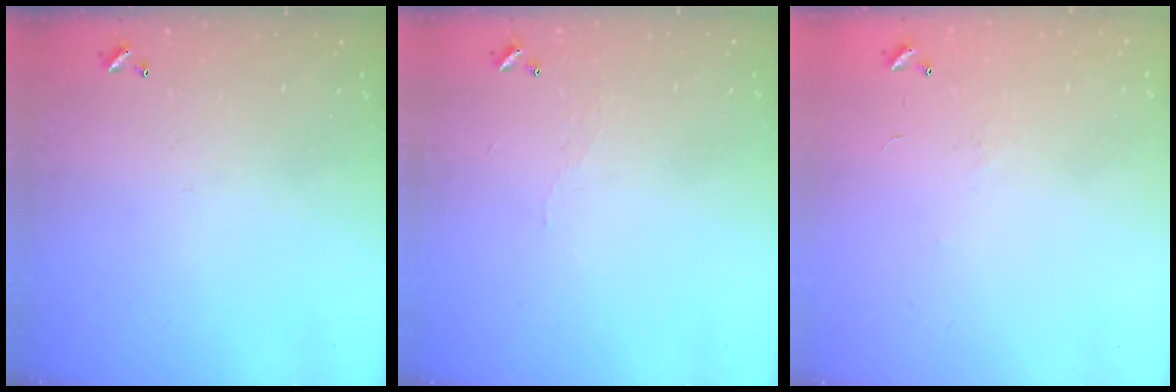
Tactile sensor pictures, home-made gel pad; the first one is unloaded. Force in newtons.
{"total": 2.0, "press": 1.9, "slide": 0.4}
{"total": 6.4, "press": 6.3, "slide": 0.9}